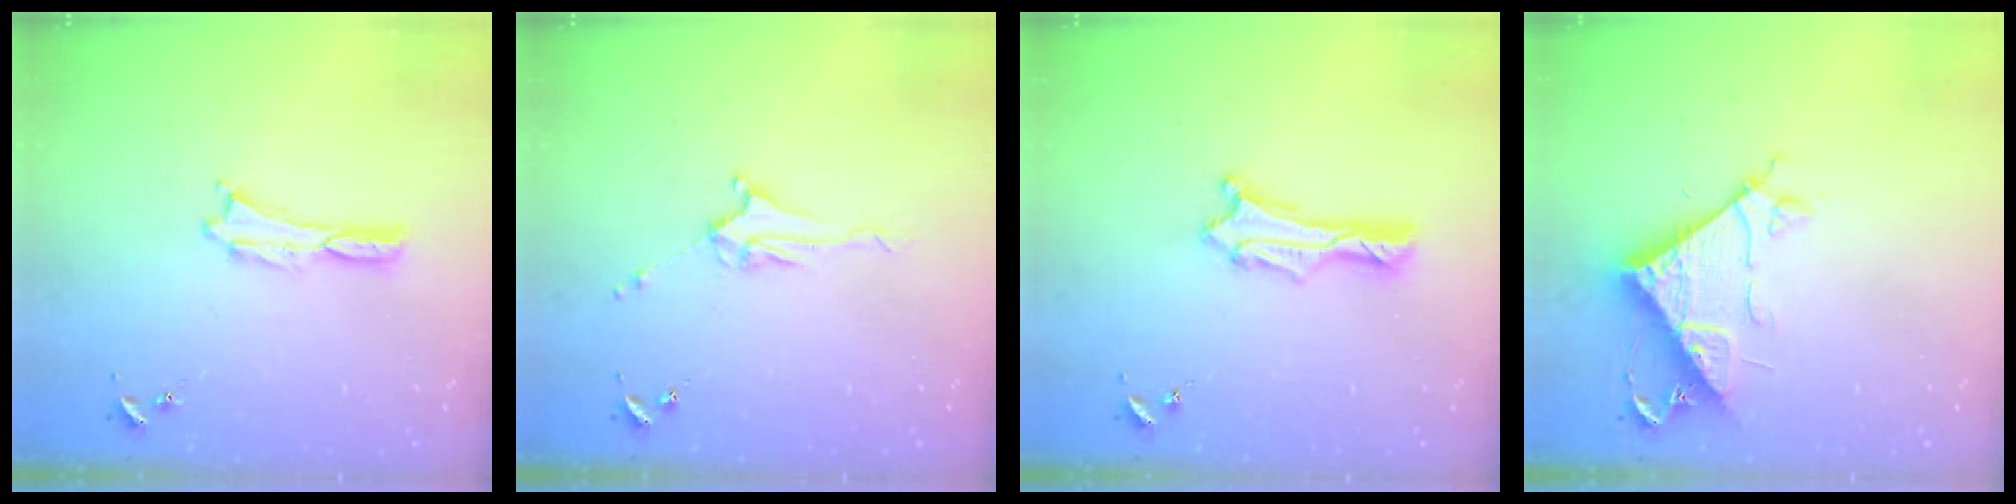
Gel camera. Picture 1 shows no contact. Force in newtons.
{"total": 3.7, "press": 3.7, "slide": 0.5}
{"total": 1.3, "press": 1.3, "slide": 0.1}
{"total": 8.1, "press": 8.1, "slide": 0.9}